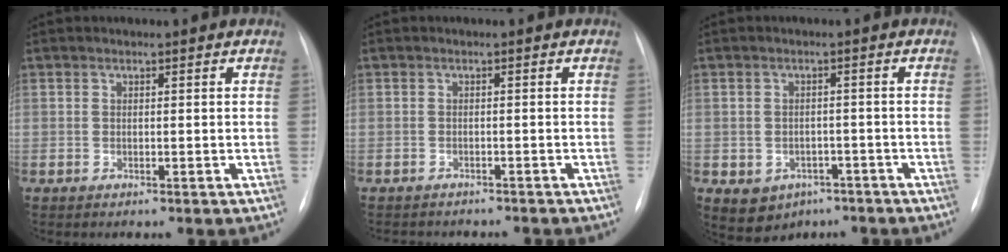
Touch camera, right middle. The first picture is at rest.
{"total": 6.3, "force": [-5.7, 1.9, 1.9], "torque": [-0.020, 0.002, -0.069]}
{"total": 6.1, "force": [-3.2, 4.9, 1.9], "torque": [-0.035, 0.010, -0.033]}